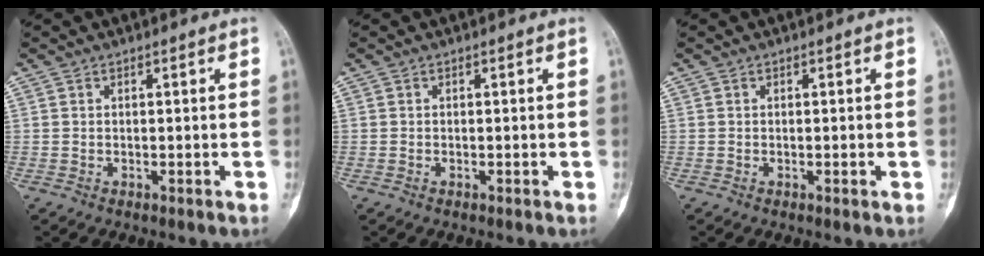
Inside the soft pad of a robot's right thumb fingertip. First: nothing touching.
{"total": 0.0}
{"total": 0.8, "force": [-0.2, 0.1, 0.7], "torque": [-0.007, -0.001, -0.001]}